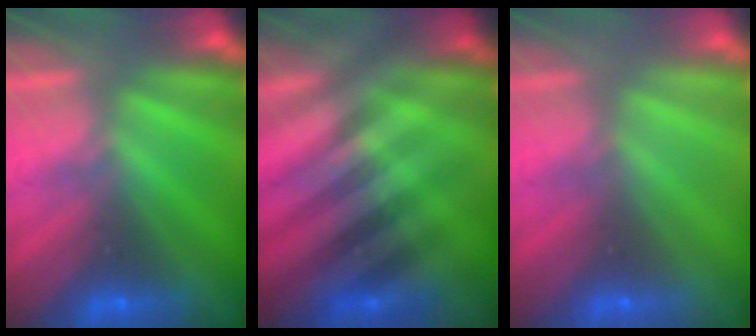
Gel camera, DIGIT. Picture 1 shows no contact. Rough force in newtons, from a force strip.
{"total": 2.6}
{"total": 2.9}